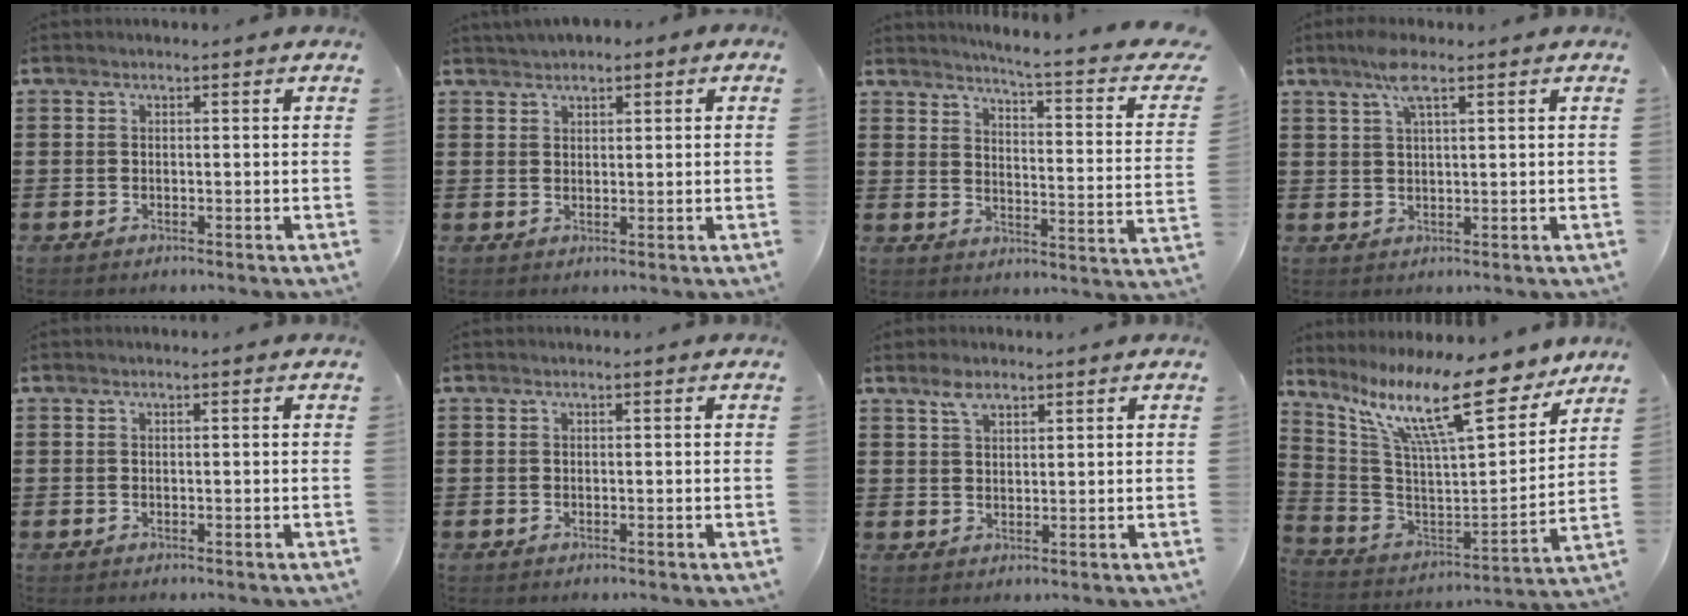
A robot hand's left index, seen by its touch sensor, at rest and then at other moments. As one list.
[{"total": 1.8, "force": [1.6, 0.8, 0.4], "torque": [-0.011, 0.007, 0.030]}, {"total": 4.4, "force": [3.5, -0.8, 2.5], "torque": [-0.061, -0.038, 0.048]}, {"total": 4.7, "force": [2.8, 1.2, 3.7], "torque": [-0.080, 0.006, 0.048]}, {"total": 0.0}, {"total": 0.0}, {"total": 3.1, "force": [2.1, 1.5, 1.7], "torque": [-0.037, 0.006, 0.040]}, {"total": 16.3, "force": [11.1, 2.8, 11.6], "torque": [-0.244, -0.062, 0.185]}]